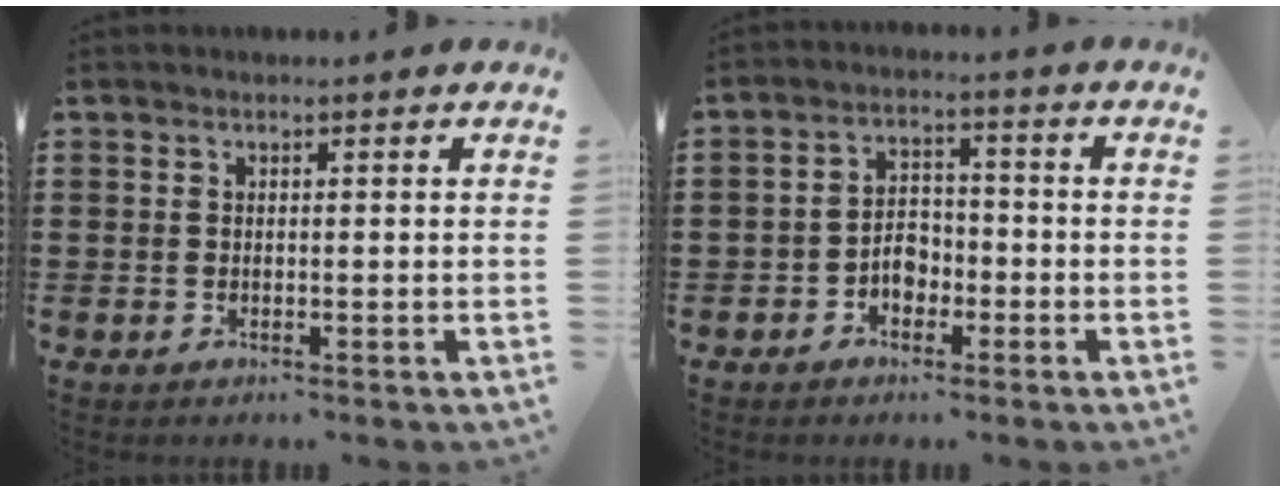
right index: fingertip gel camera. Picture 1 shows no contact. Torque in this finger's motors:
{"motor_torque": [0.22, 0.27, 0.07, -0.03]}